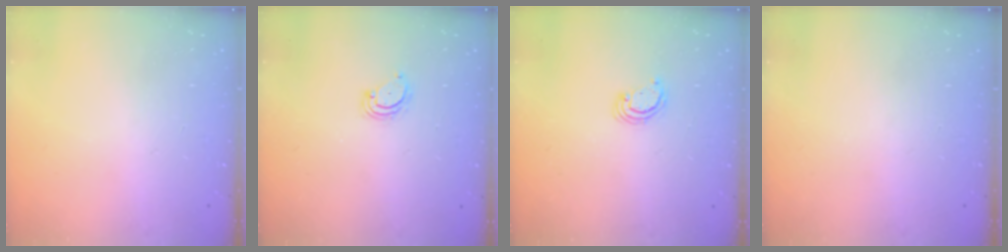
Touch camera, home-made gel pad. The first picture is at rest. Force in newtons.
{"total": 2.3, "press": 2.3, "slide": 0.2}
{"total": 2.6, "press": 2.5, "slide": 0.2}
{"total": 0.0}